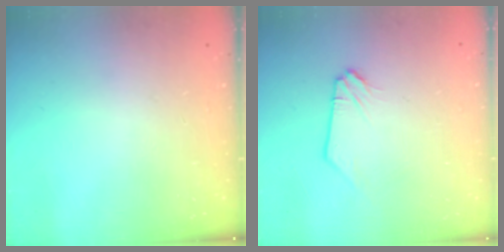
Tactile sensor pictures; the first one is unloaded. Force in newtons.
{"total": 0.0}